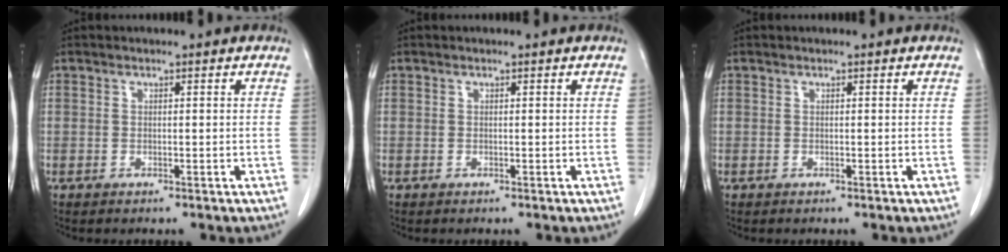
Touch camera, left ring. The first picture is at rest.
{"total": 0.0}
{"total": 0.0}